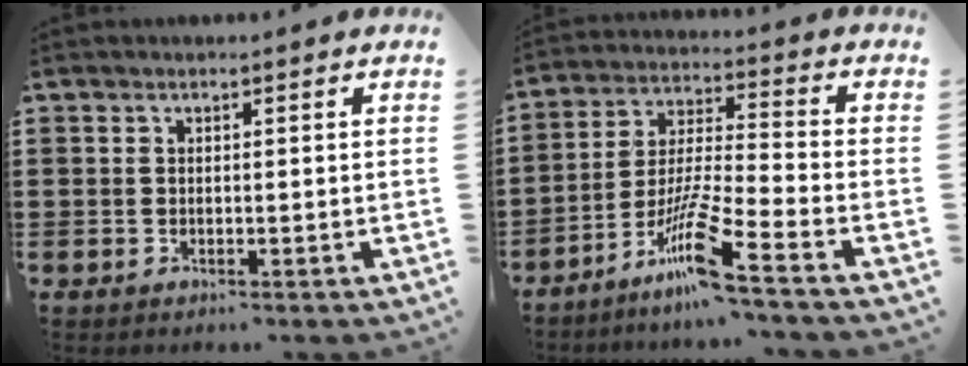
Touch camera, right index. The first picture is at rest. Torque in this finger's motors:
{"motor_torque": [0.33, -0.23, 0.30, 0.21]}